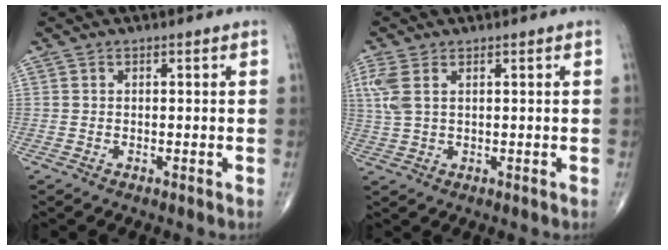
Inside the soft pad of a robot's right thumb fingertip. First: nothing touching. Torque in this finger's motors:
{"motor_torque": [0.02, 0.20, 0.56, 0.42, 0.06]}